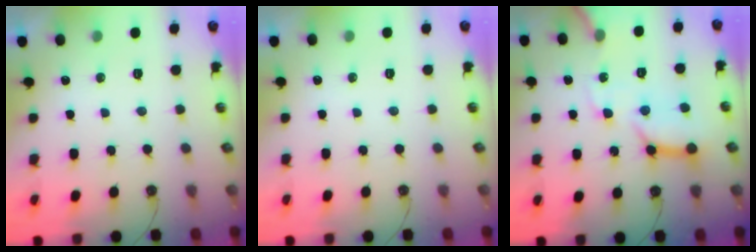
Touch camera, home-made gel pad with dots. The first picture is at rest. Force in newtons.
{"total": 0.0}
{"total": 13.6, "press": 13.5, "slide": 1.3}